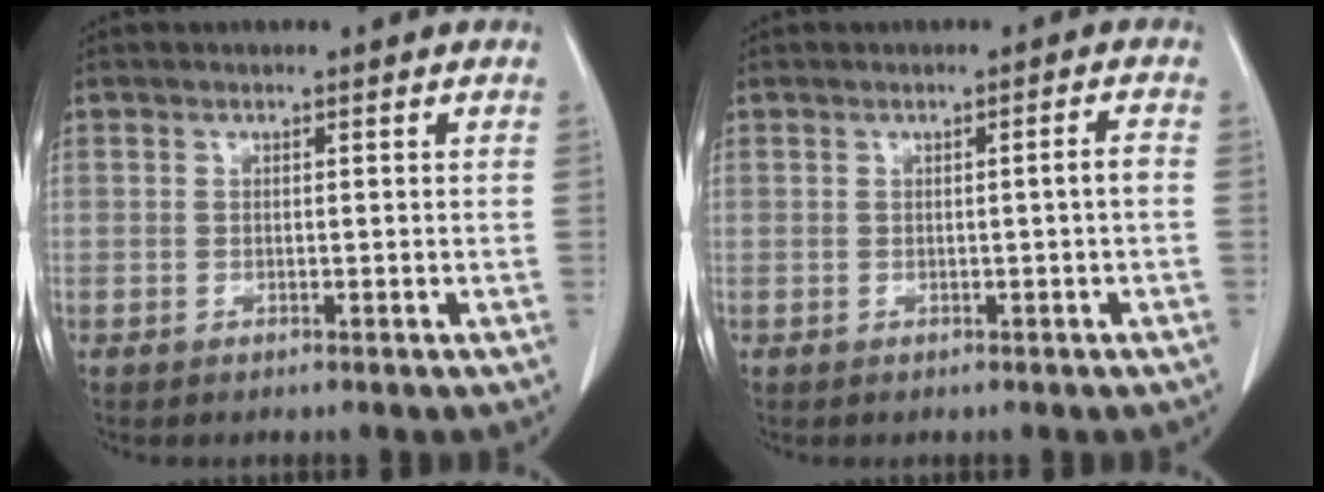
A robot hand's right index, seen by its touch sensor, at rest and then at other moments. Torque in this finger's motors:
{"motor_torque": [0.12, -0.09, 0.01, 0.00]}